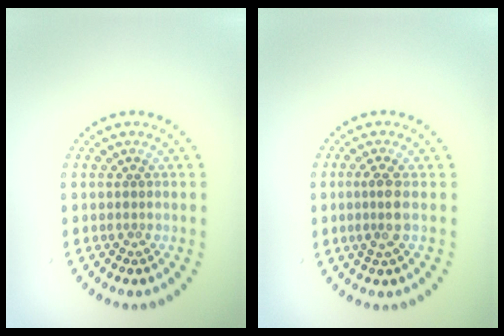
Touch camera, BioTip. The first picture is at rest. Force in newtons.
{"total": 2.1, "press": 1.7, "slide": 1.2}